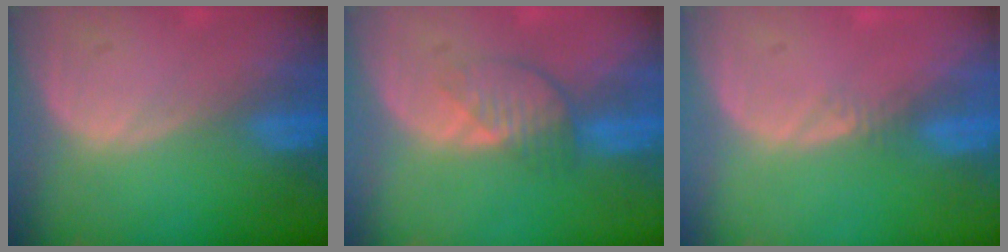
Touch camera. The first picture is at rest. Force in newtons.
{"total": 4.0, "press": 3.7, "slide": 1.6}
{"total": 0.9, "press": 0.8, "slide": 0.4}